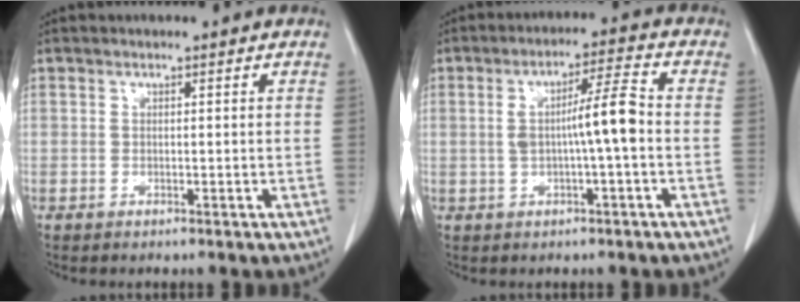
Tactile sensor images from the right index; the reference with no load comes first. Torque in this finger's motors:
{"motor_torque": [1.05, -0.08, 0.34, 0.10]}